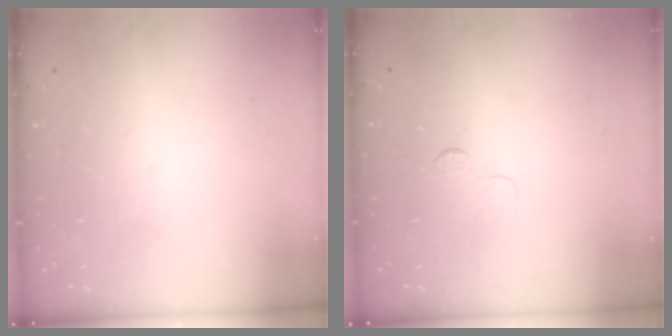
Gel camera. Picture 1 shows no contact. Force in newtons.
{"total": 3.0, "press": 2.9, "slide": 0.3}